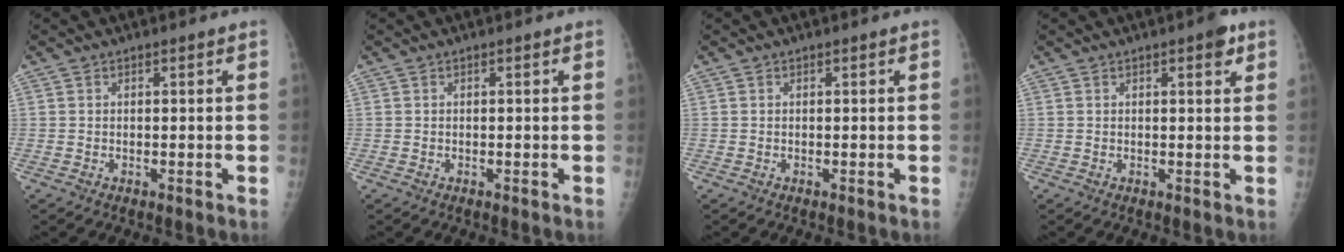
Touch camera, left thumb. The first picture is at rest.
{"total": 0.0}
{"total": 0.0}
{"total": 2.8, "force": [1.5, 0.9, 2.2], "torque": [-0.021, -0.004, 0.015]}